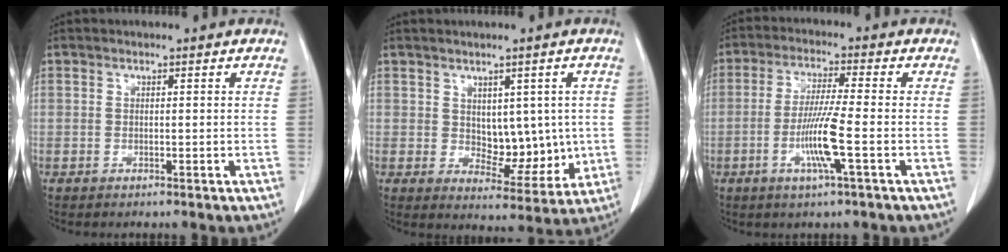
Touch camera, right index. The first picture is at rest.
{"total": 7.5, "force": [0.6, 4.6, 5.9], "torque": [-0.064, 0.001, 0.026]}
{"total": 7.8, "force": [-2.4, -0.6, 7.4], "torque": [-0.144, -0.011, -0.048]}